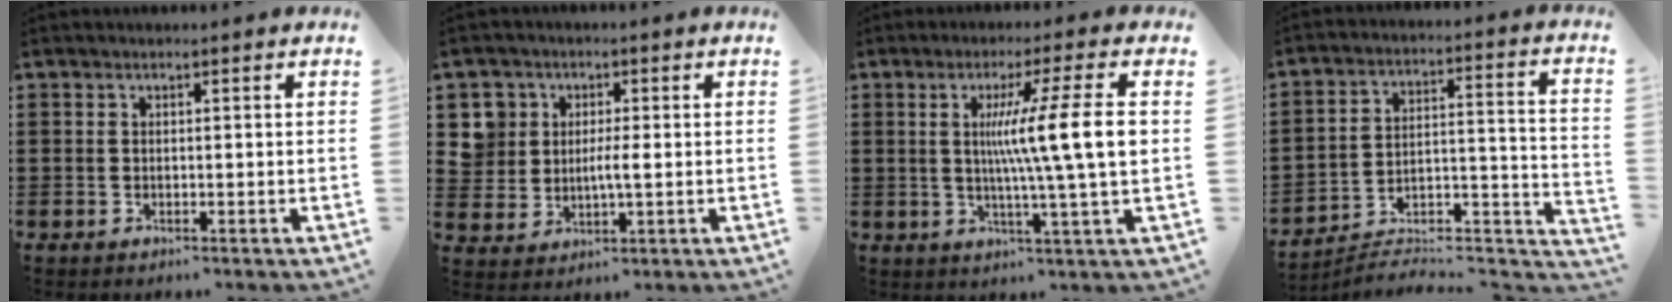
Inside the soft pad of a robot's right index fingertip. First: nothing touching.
{"total": 4.4, "force": [0.7, 3.8, 2.0], "torque": [-0.067, 0.011, 0.008]}
{"total": 11.5, "force": [1.1, -0.2, 11.5], "torque": [-0.200, -0.004, 0.009]}
{"total": 6.0, "force": [-5.5, 1.4, 2.2], "torque": [-0.030, -0.005, -0.109]}